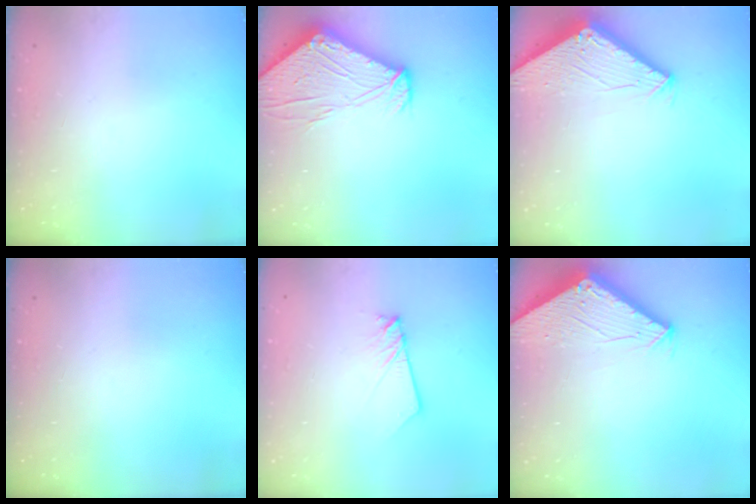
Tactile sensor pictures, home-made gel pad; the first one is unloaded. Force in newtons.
{"total": 12.8, "press": 12.7, "slide": 1.6}
{"total": 2.8, "press": 2.8, "slide": 0.2}
{"total": 0.0}
{"total": 2.0, "press": 2.0, "slide": 0.2}
{"total": 2.8, "press": 2.8, "slide": 0.1}